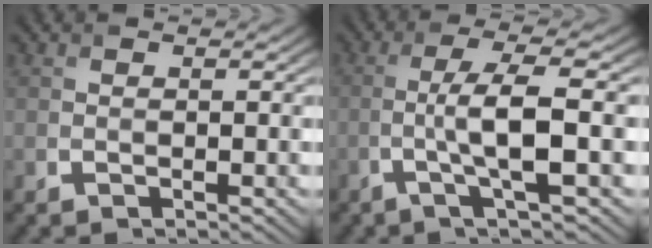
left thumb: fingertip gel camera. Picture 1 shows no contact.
{"total": 5.9, "force": [-1.3, 0.7, 5.7], "torque": [-0.099, 0.016, -0.040]}